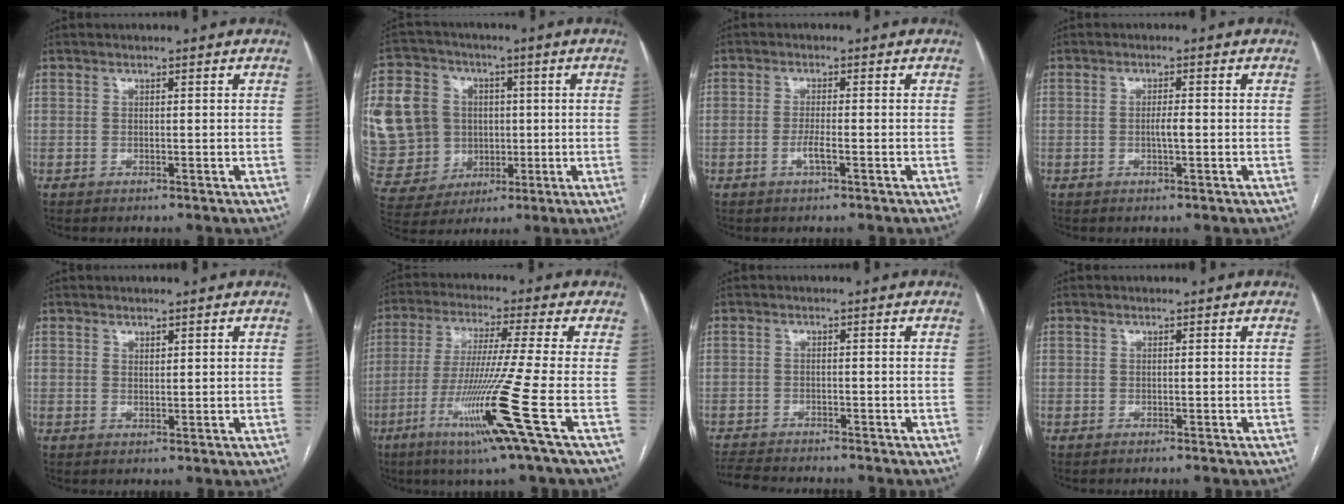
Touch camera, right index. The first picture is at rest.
{"total": 19.0, "force": [1.7, 17.1, 8.2], "torque": [-0.227, 0.055, 0.059]}
{"total": 2.3, "force": [-1.1, 0.2, 2.0], "torque": [-0.041, -0.001, -0.021]}
{"total": 1.9, "force": [-0.4, 0.3, 1.8], "torque": [-0.035, 0.002, -0.007]}
{"total": 0.8, "force": [0.6, 0.5, 0.4], "torque": [-0.003, -0.005, 0.009]}
{"total": 14.8, "force": [-5.9, -2.8, 13.3], "torque": [-0.263, -0.037, -0.114]}
{"total": 8.6, "force": [-7.9, 1.5, 2.9], "torque": [-0.046, -0.009, -0.122]}
{"total": 0.9, "force": [-0.9, -0.1, 0.2], "torque": [-0.004, -0.001, -0.012]}